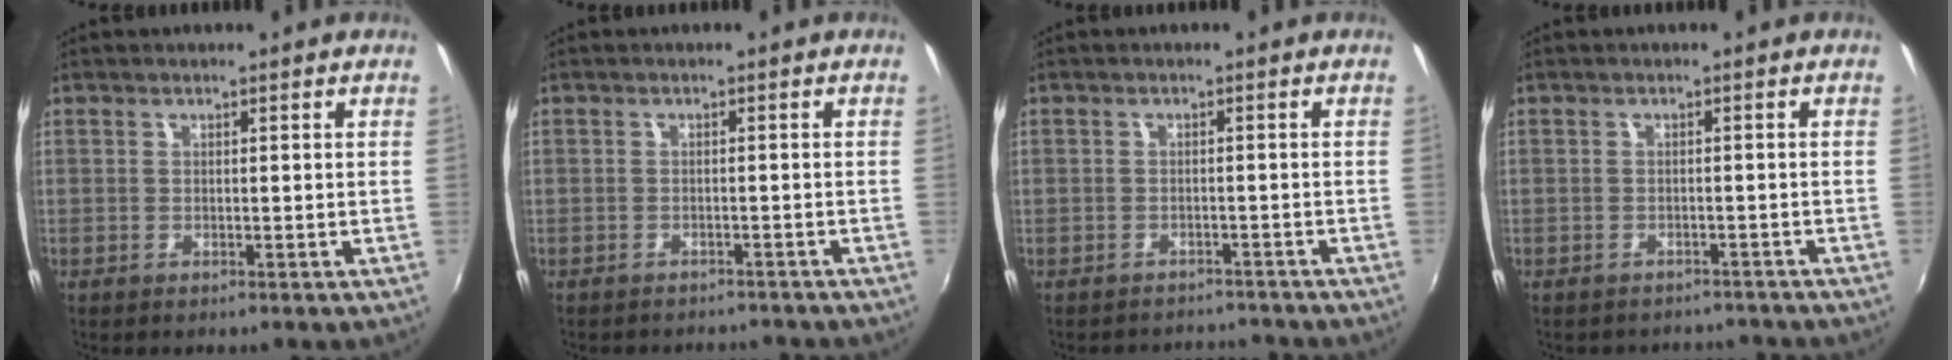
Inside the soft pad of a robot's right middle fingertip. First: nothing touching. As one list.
[{"total": 4.2, "force": [-3.7, 1.8, 0.7], "torque": [-0.019, 0.000, -0.051]}, {"total": 5.0, "force": [-4.2, 2.8, 0.2], "torque": [-0.004, 0.021, -0.060]}, {"total": 5.6, "force": [-5.1, 2.2, 0.9], "torque": [-0.022, -0.003, -0.064]}]